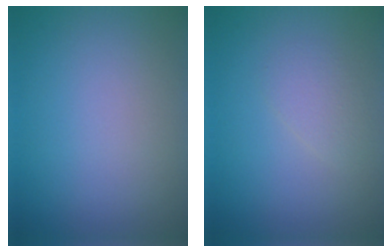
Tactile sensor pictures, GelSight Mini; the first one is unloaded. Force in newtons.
{"total": 1.4, "press": 1.4, "slide": 0.1}